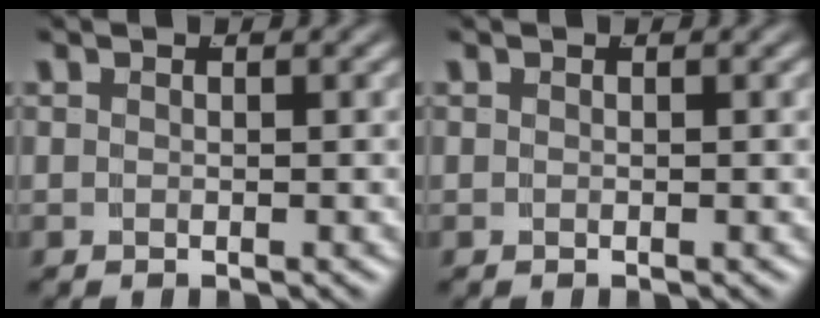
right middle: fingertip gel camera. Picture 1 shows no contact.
{"total": 0.0}